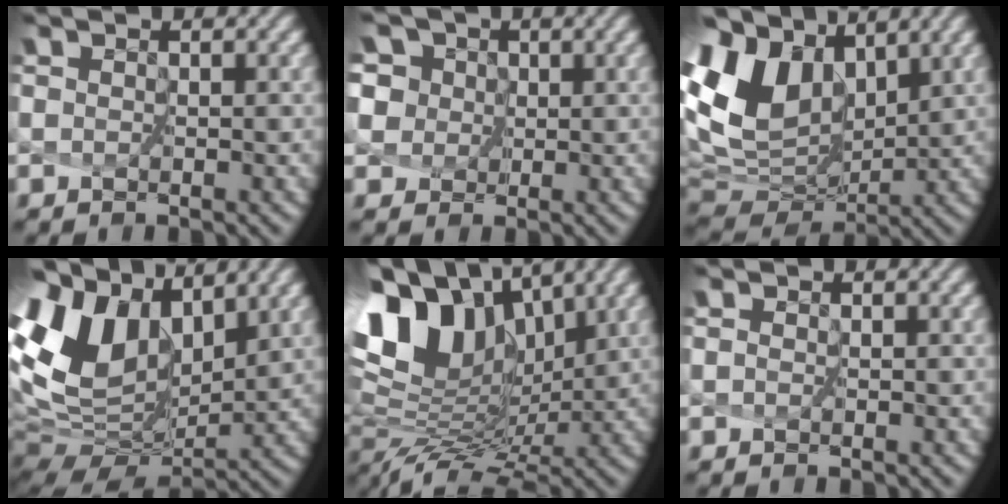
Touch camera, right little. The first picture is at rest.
{"total": 8.6, "force": [4.5, 6.3, 3.8], "torque": [-0.087, 0.031, 0.069]}
{"total": 11.7, "force": [4.3, 7.7, 7.6], "torque": [-0.194, 0.012, 0.094]}
{"total": 9.9, "force": [3.3, 6.4, 6.9], "torque": [-0.150, 0.012, 0.069]}
{"total": 10.5, "force": [4.6, 5.7, 7.5], "torque": [-0.151, 0.015, 0.098]}
{"total": 0.0}